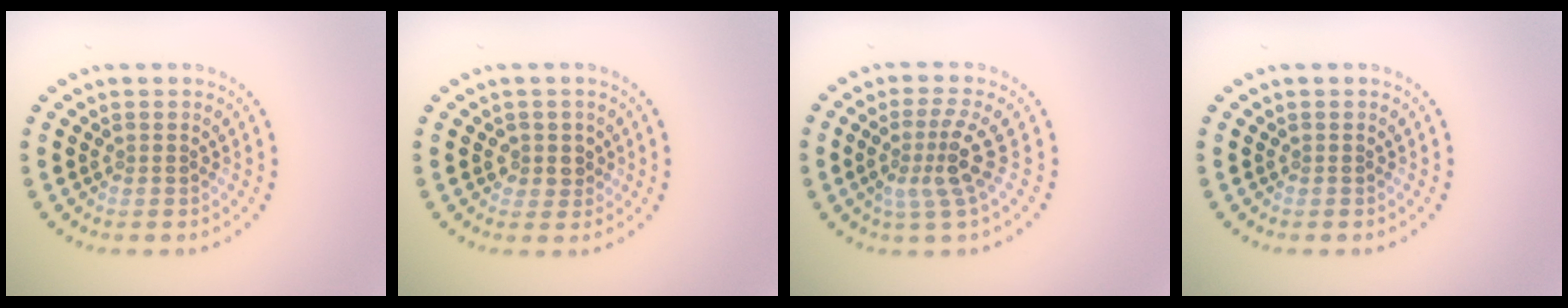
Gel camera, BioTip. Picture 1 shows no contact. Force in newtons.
{"total": 1.8, "press": 1.5, "slide": 1.0}
{"total": 3.3, "press": 2.3, "slide": 2.4}
{"total": 0.0}